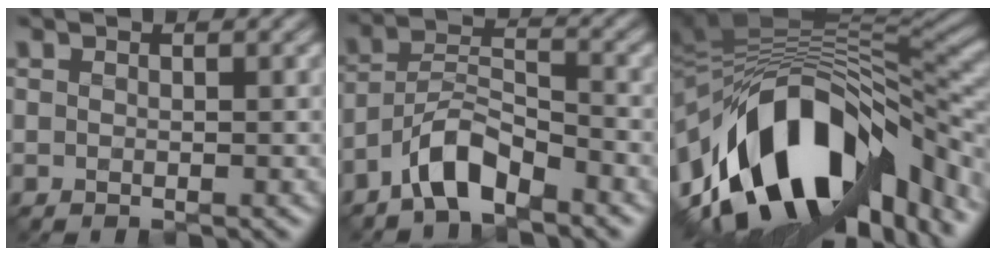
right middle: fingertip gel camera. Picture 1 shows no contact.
{"total": 4.7, "force": [-3.6, 1.5, 2.6], "torque": [-0.045, 0.013, -0.074]}
{"total": 16.0, "force": [-6.3, 8.7, 11.9], "torque": [-0.212, 0.005, -0.098]}